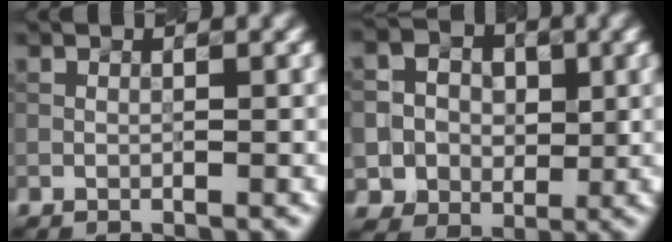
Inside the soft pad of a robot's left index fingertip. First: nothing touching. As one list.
[{"total": 5.1, "force": [0.2, 5.0, 1.0], "torque": [-0.025, 0.015, -0.005]}]